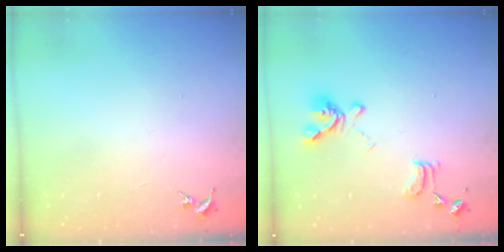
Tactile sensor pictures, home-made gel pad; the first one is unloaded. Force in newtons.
{"total": 15.5, "press": 15.4, "slide": 1.6}